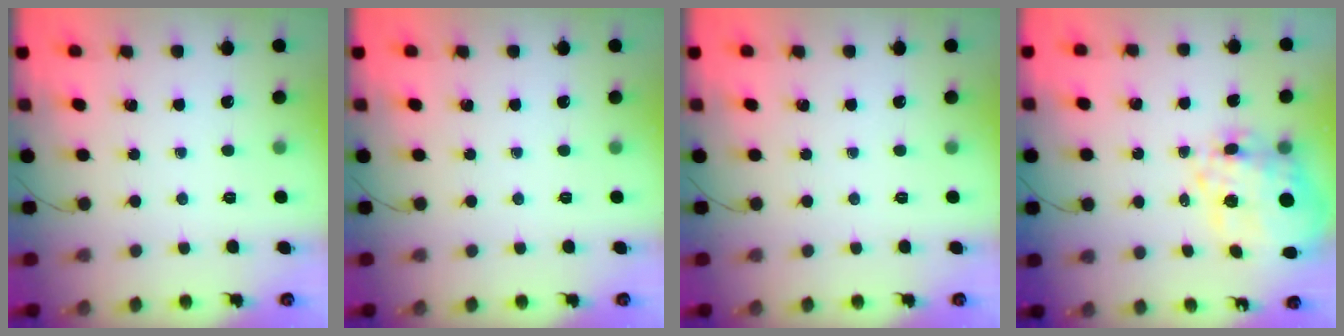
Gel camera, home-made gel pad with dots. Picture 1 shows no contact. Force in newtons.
{"total": 0.0}
{"total": 0.0}
{"total": 10.9, "press": 10.1, "slide": 4.2}